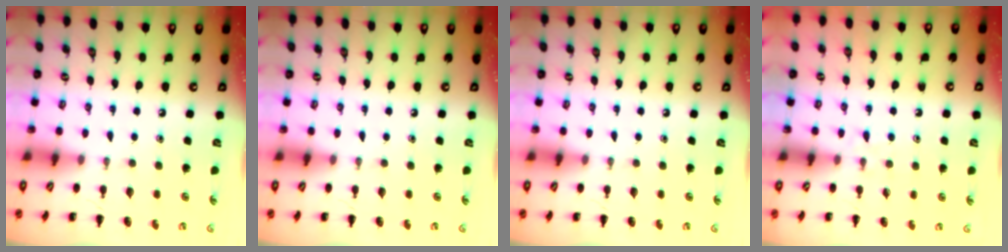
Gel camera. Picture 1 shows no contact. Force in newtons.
{"total": 0.0}
{"total": 0.0}
{"total": 3.7, "press": 3.4, "slide": 1.4}